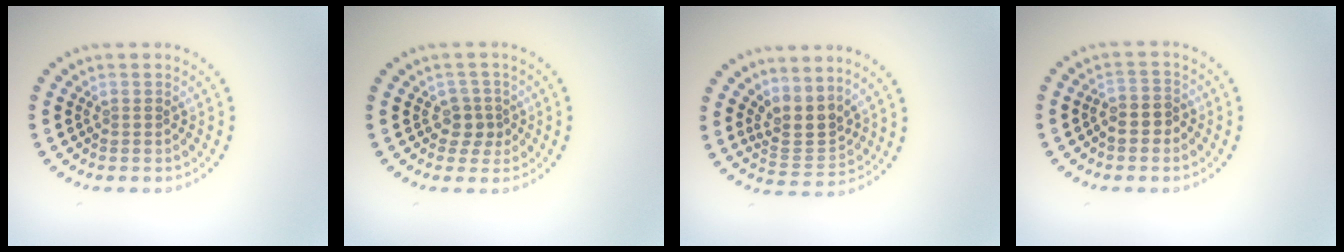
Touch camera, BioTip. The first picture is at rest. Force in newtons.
{"total": 1.9, "press": 1.6, "slide": 1.1}
{"total": 2.9, "press": 2.3, "slide": 1.9}
{"total": 2.1, "press": 2.0, "slide": 0.8}